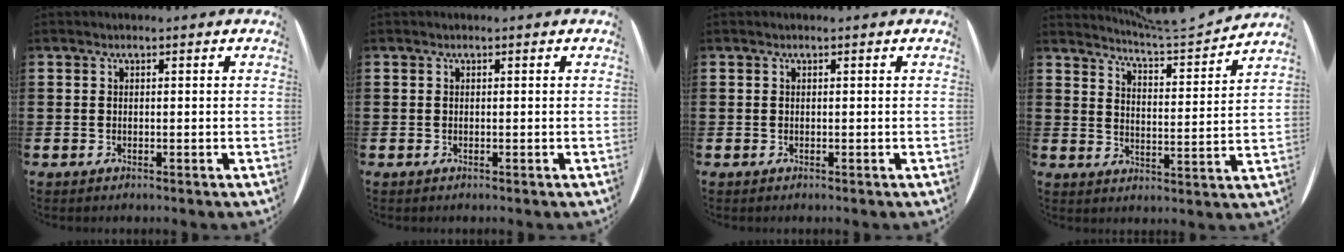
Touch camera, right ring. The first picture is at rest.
{"total": 0.0}
{"total": 0.0}
{"total": 5.1, "force": [4.9, -0.9, 0.9], "torque": [-0.037, -0.038, 0.082]}